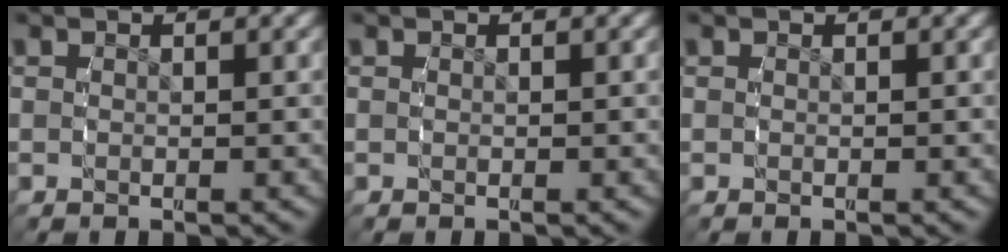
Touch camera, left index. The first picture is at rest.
{"total": 0.0}
{"total": 0.0}